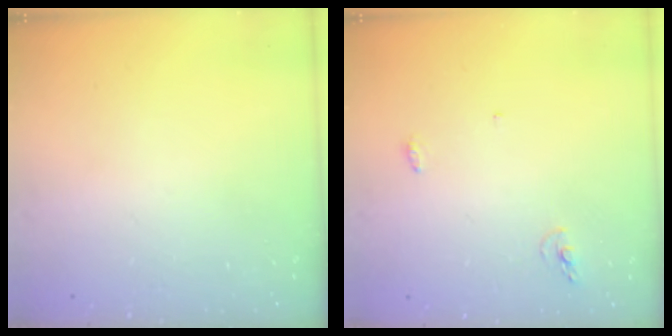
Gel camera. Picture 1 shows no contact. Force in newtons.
{"total": 4.5, "press": 4.2, "slide": 1.5}